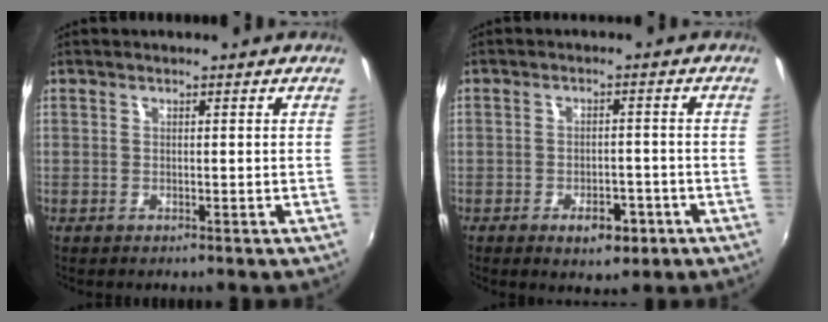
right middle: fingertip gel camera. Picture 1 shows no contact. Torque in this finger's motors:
{"motor_torque": [0.97, -1.17, 0.17, 0.07]}